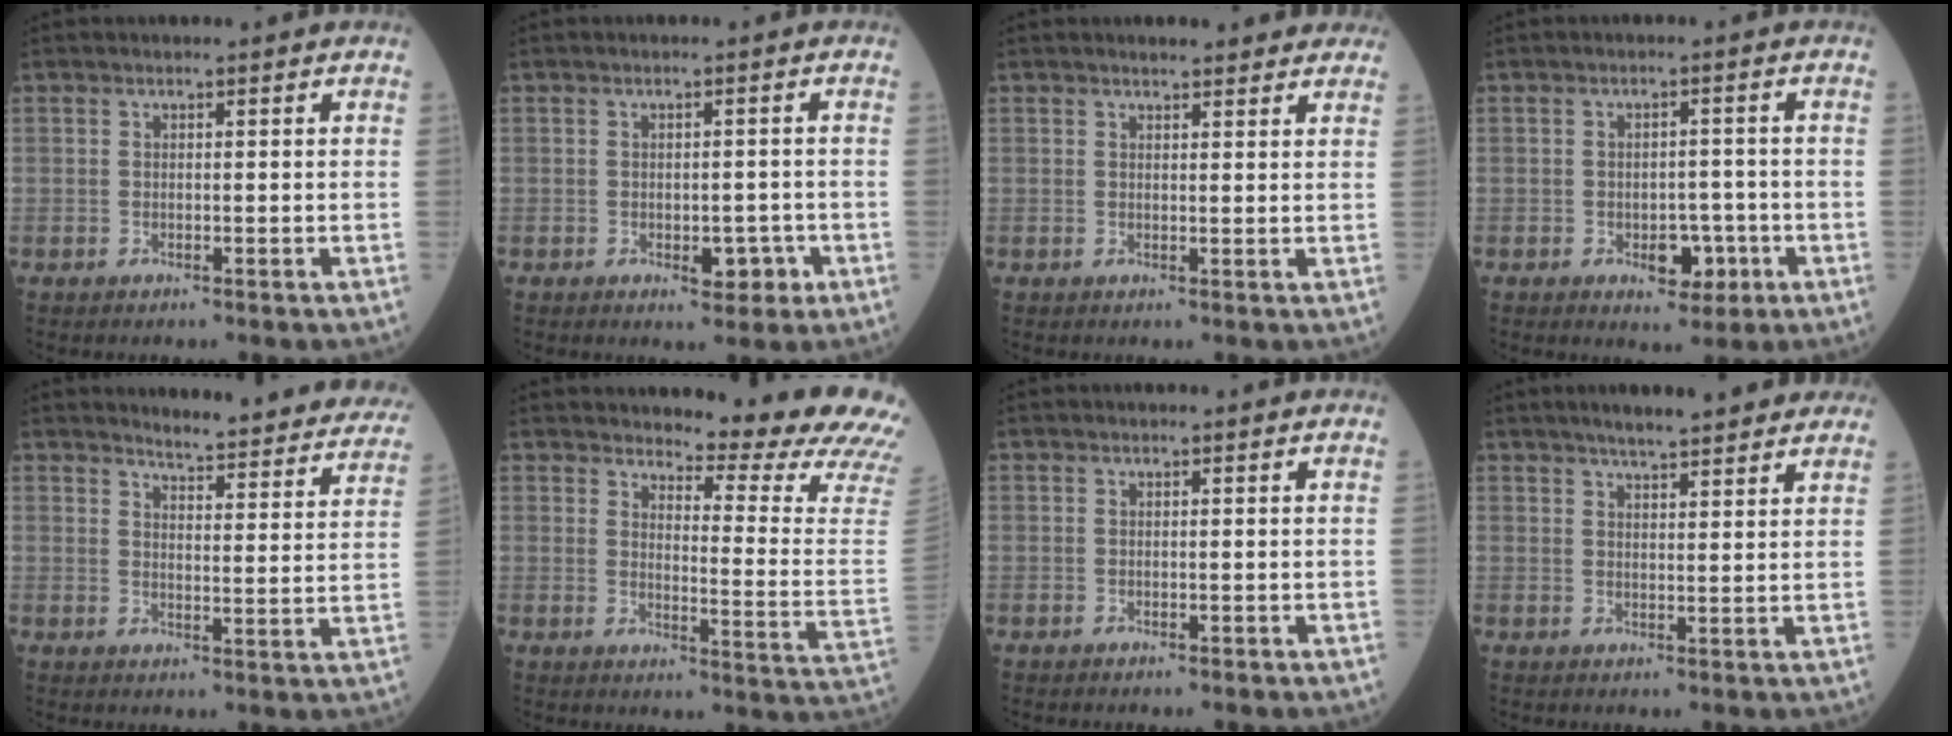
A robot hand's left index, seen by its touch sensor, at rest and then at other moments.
{"total": 3.5, "force": [-1.4, 2.0, 2.5], "torque": [-0.024, 0.005, -0.012]}
{"total": 5.4, "force": [4.8, 1.3, 2.2], "torque": [-0.021, 0.018, 0.051]}
{"total": 4.6, "force": [-1.9, 2.7, 3.2], "torque": [-0.036, 0.006, -0.019]}
{"total": 17.7, "force": [17.0, 2.3, 4.6], "torque": [-0.039, -0.065, 0.181]}
{"total": 15.8, "force": [14.9, -0.3, 5.3], "torque": [-0.073, -0.120, 0.162]}
{"total": 0.0}
{"total": 8.9, "force": [7.4, 1.4, 4.6], "torque": [-0.062, 0.023, 0.099]}